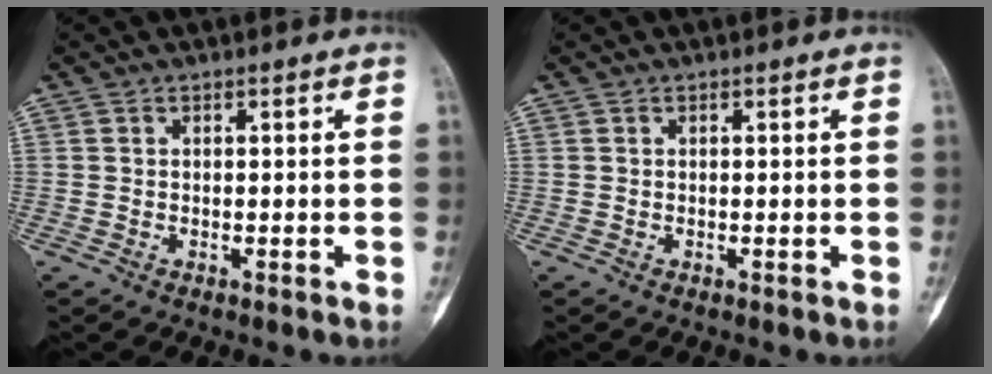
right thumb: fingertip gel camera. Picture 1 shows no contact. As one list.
[{"total": 0.0}]